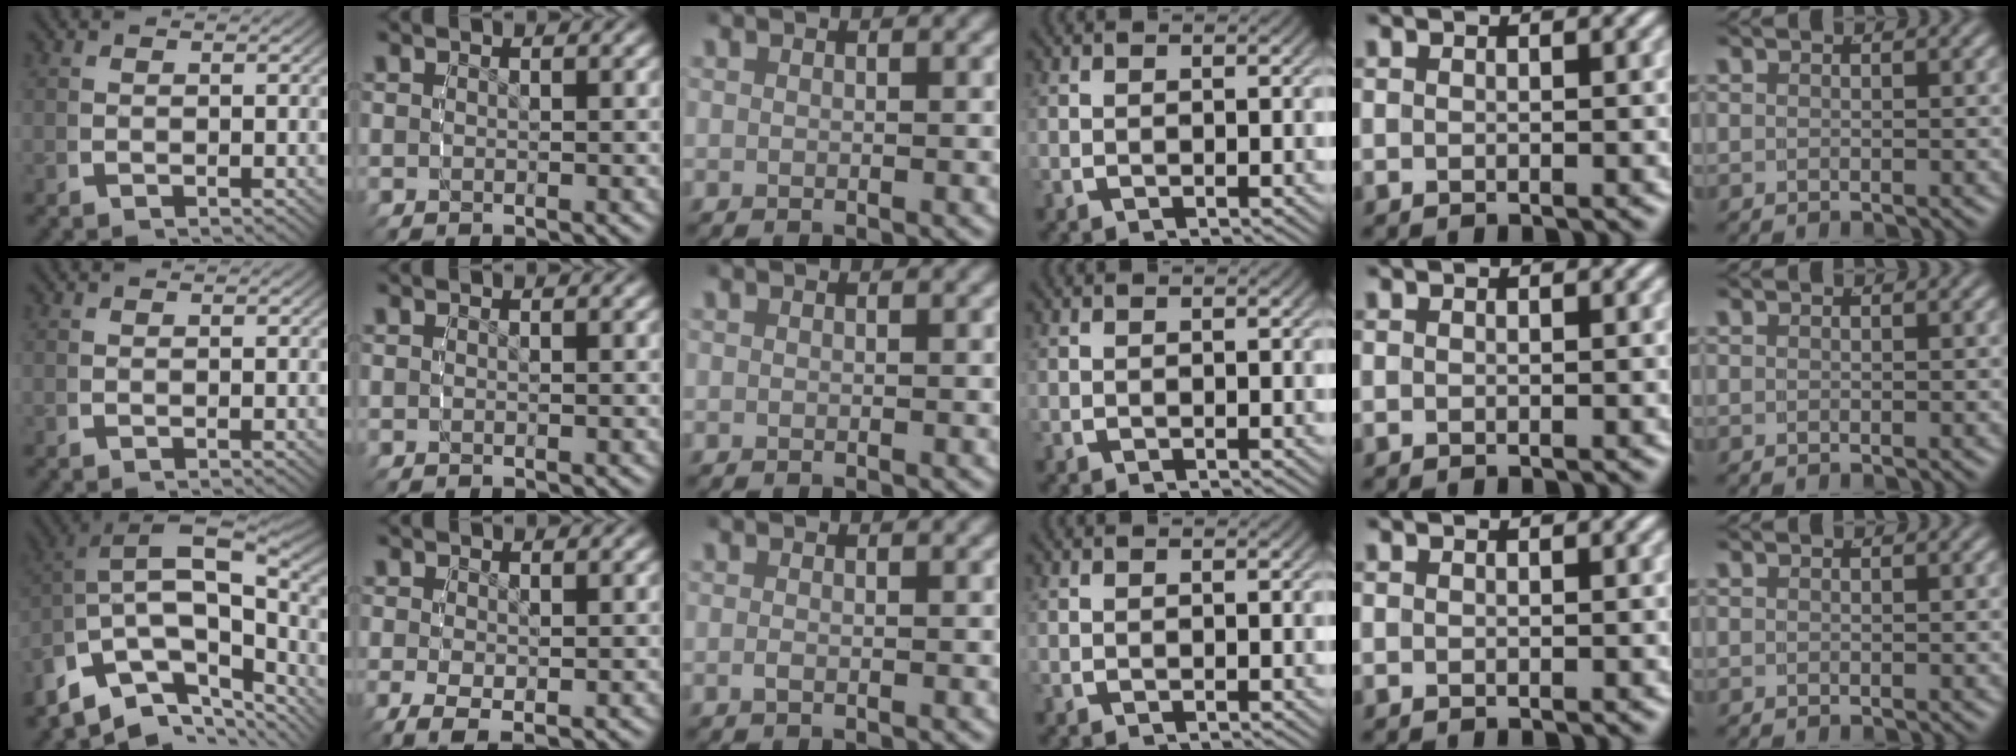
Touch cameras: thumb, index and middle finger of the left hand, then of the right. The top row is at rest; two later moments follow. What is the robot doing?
{"motion": "grasp_and_lifting", "object": "backpack"}